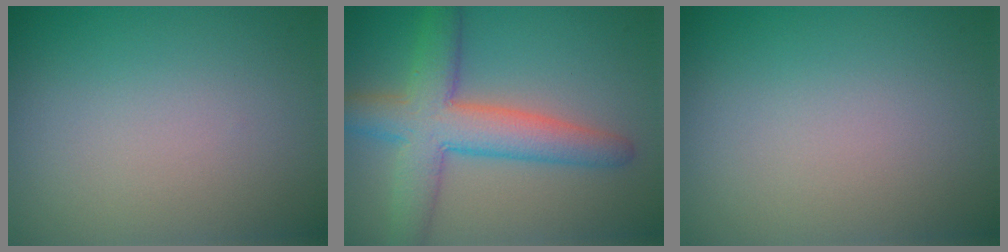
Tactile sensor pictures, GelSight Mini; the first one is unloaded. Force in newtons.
{"total": 6.9, "press": 6.9, "slide": 0.4}
{"total": 0.0}